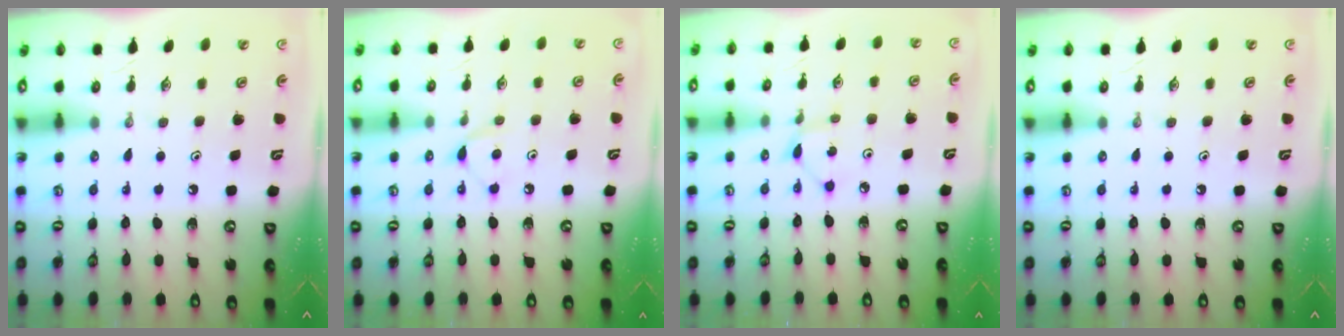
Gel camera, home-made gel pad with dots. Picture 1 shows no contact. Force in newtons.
{"total": 6.0, "press": 6.0, "slide": 0.7}
{"total": 3.1, "press": 3.1, "slide": 0.4}
{"total": 0.0}